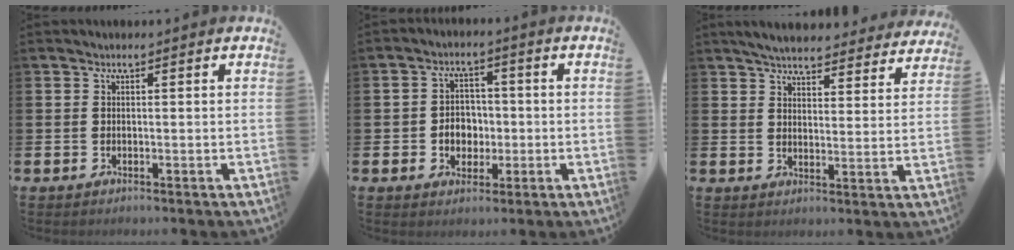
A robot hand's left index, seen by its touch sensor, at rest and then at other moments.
{"total": 3.8, "force": [-0.6, 3.4, 1.6], "torque": [-0.034, 0.006, -0.018]}
{"total": 5.4, "force": [5.2, 0.8, 1.1], "torque": [-0.035, -0.034, 0.090]}